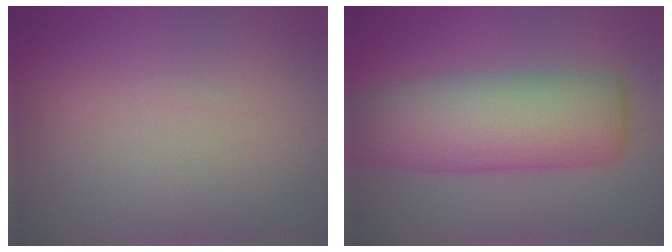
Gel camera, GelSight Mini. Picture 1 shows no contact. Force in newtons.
{"total": 8.7, "press": 8.7, "slide": 0.3}